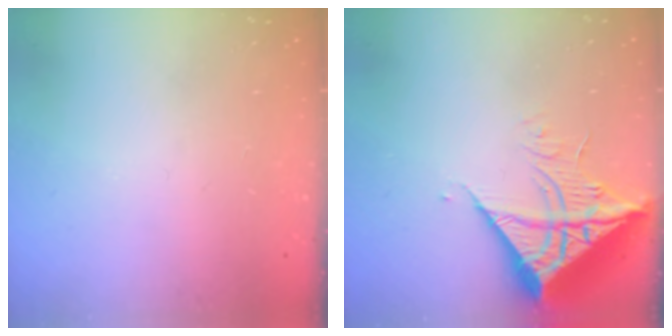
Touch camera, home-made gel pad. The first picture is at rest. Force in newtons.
{"total": 11.2, "press": 11.1, "slide": 1.4}